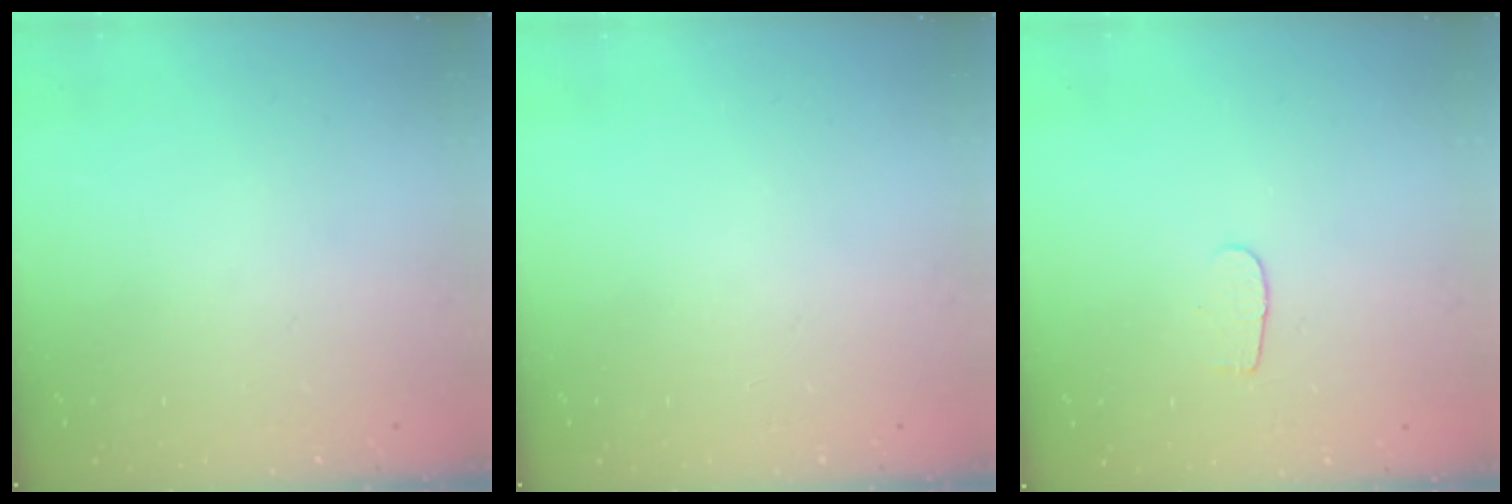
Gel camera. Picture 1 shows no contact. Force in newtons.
{"total": 0.0}
{"total": 3.6, "press": 3.6, "slide": 0.4}